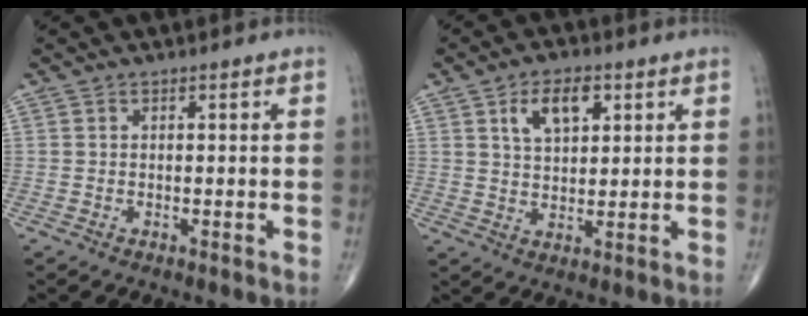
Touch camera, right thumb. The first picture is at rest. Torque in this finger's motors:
{"motor_torque": [-0.02, 0.10, 0.10, 0.03, 0.08]}